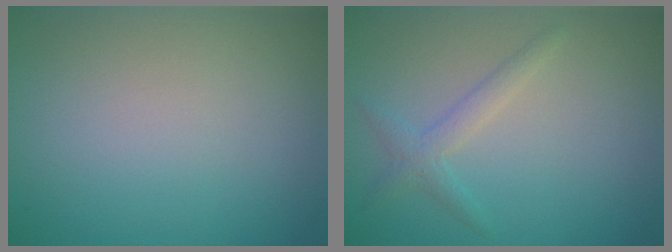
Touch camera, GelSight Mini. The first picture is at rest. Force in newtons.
{"total": 1.8, "press": 1.8, "slide": 0.0}